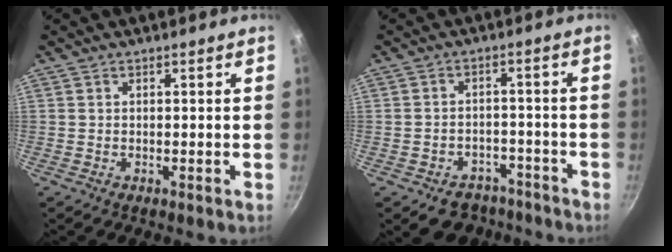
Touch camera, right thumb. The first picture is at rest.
{"total": 8.9, "force": [-6.7, 5.6, 2.0], "torque": [0.015, 0.055, -0.080]}